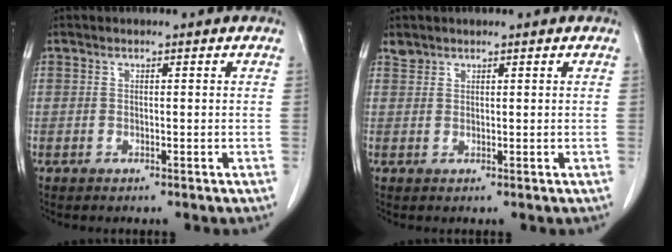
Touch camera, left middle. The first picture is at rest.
{"total": 1.1, "force": [1.0, 0.4, -0.1], "torque": [0.000, 0.003, 0.019]}